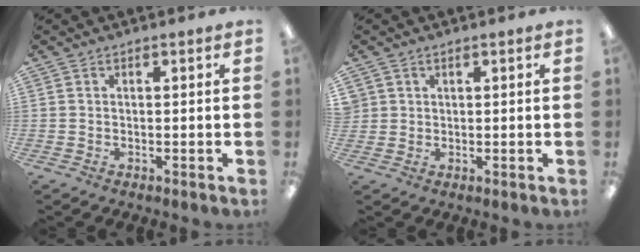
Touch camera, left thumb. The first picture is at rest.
{"total": 1.5, "force": [0.6, 1.4, -0.3], "torque": [0.003, 0.001, 0.011]}